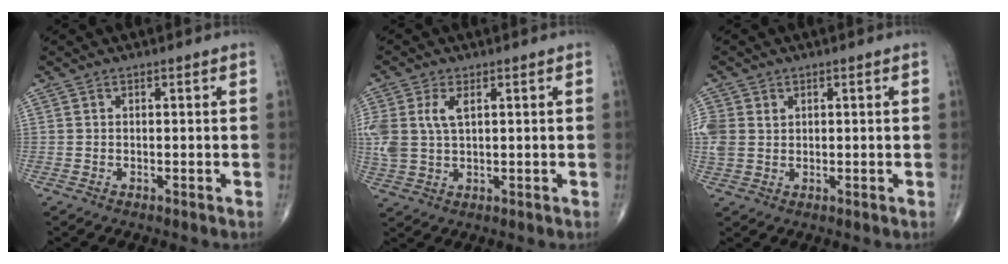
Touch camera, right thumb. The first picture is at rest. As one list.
[{"total": 8.1, "force": [2.3, 4.6, 6.3], "torque": [-0.153, 0.008, 0.051]}, {"total": 6.1, "force": [1.4, 4.9, 3.2], "torque": [-0.085, 0.005, 0.032]}]